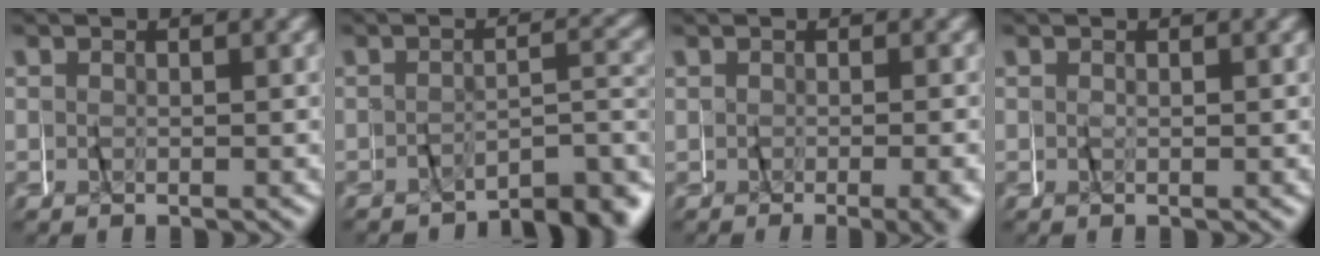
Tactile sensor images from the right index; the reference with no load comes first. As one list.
[{"total": 5.9, "force": [-4.7, 2.1, 3.0], "torque": [-0.034, -0.002, -0.075]}, {"total": 1.9, "force": [-0.8, -0.4, 1.7], "torque": [-0.022, -0.006, -0.011]}, {"total": 0.0}]